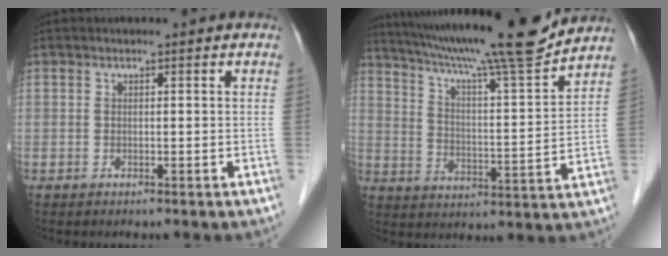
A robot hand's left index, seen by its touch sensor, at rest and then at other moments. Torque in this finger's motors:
{"motor_torque": [0.87, -1.27, 0.67, 0.13]}